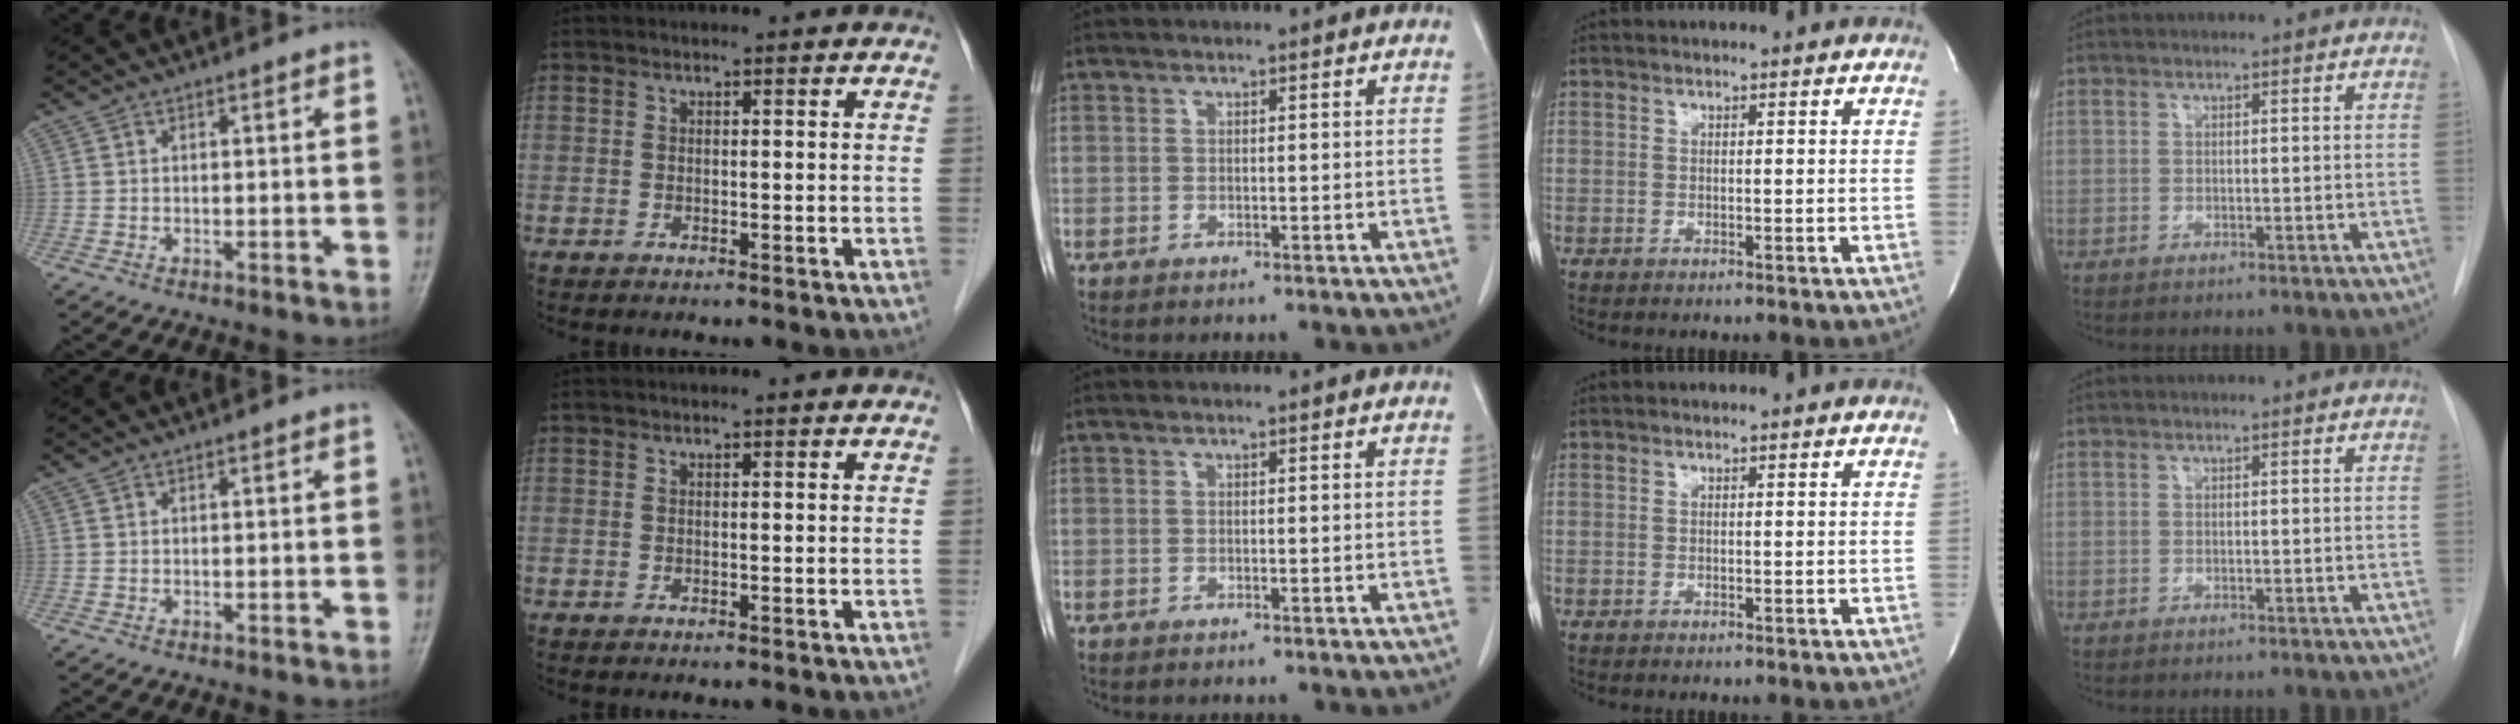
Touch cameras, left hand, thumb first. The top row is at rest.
{}